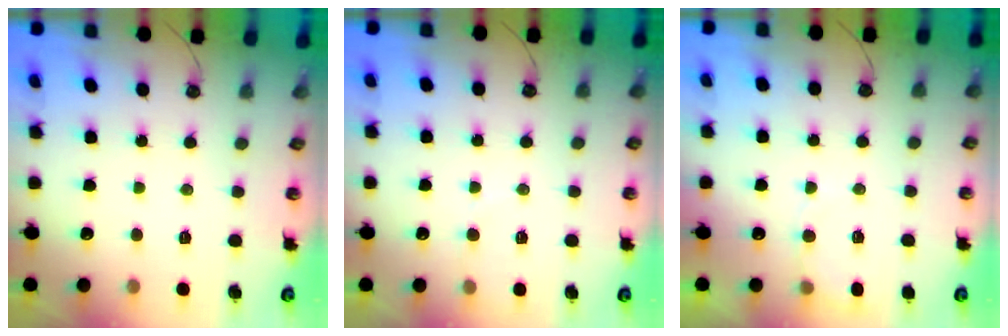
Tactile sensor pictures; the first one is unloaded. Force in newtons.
{"total": 3.7, "press": 3.7, "slide": 0.3}
{"total": 5.6, "press": 5.5, "slide": 1.4}